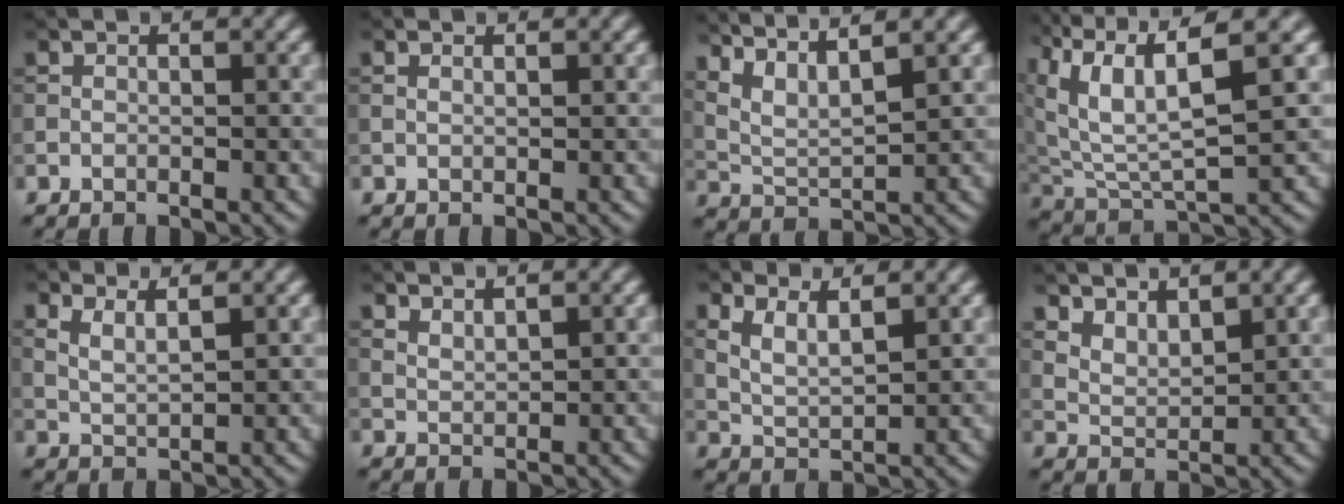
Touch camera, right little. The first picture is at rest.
{"total": 0.7, "force": [0.5, 0.2, 0.4], "torque": [-0.009, -0.005, 0.006]}
{"total": 5.6, "force": [4.1, 1.2, 3.5], "torque": [-0.076, 0.011, 0.068]}
{"total": 9.2, "force": [4.0, 3.7, 7.4], "torque": [-0.159, 0.002, 0.078]}
{"total": 2.2, "force": [1.5, 0.7, 1.5], "torque": [-0.033, -0.001, 0.032]}
{"total": 1.4, "force": [1.3, 0.3, 0.6], "torque": [-0.015, -0.003, 0.028]}
{"total": 3.2, "force": [1.9, 1.3, 2.2], "torque": [-0.051, -0.002, 0.039]}
{"total": 3.5, "force": [2.9, 1.2, 1.6], "torque": [-0.035, -0.005, 0.058]}